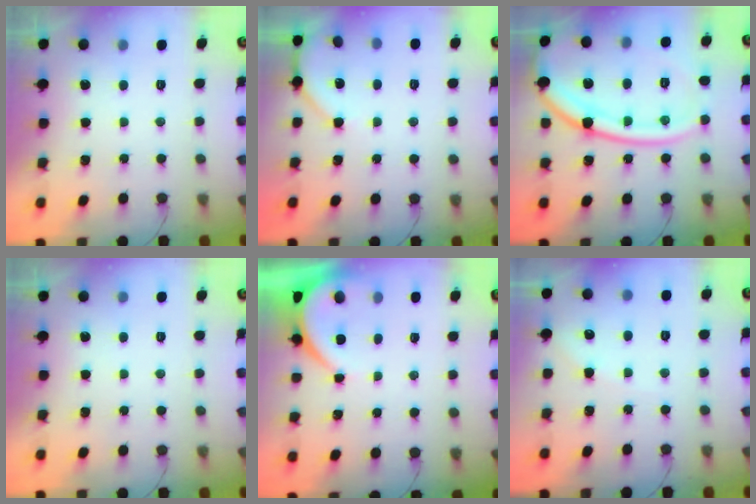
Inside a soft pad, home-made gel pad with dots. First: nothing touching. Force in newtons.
{"total": 4.2, "press": 4.2, "slide": 0.5}
{"total": 19.9, "press": 19.8, "slide": 2.3}
{"total": 0.0}
{"total": 3.9, "press": 3.9, "slide": 0.5}
{"total": 4.3, "press": 4.2, "slide": 0.6}